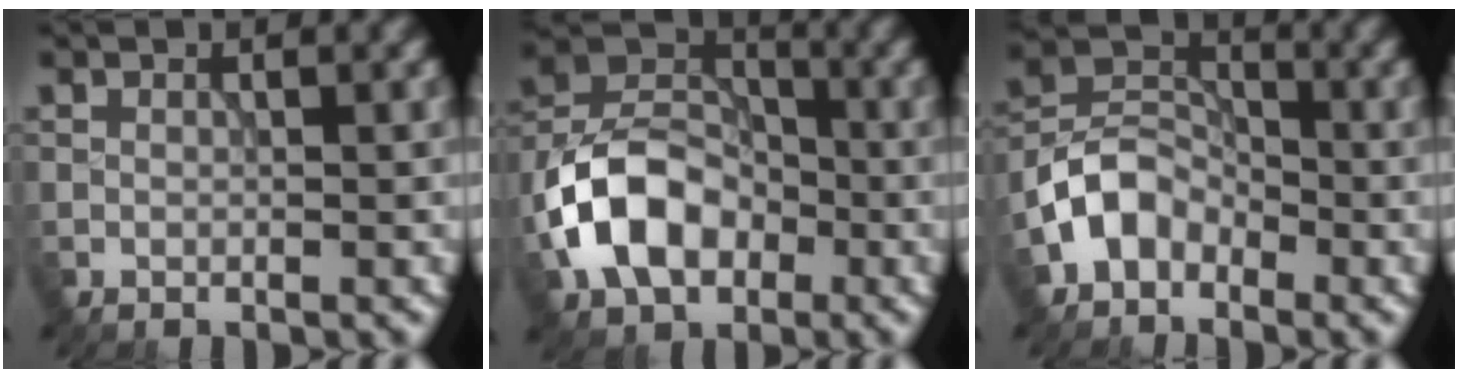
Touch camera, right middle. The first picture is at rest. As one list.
[{"total": 8.7, "force": [-3.0, 6.2, 5.4], "torque": [-0.103, 0.010, -0.069]}, {"total": 4.4, "force": [-2.4, 3.1, 2.0], "torque": [-0.040, 0.010, -0.058]}]